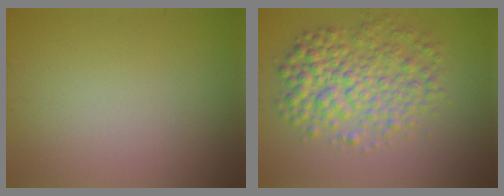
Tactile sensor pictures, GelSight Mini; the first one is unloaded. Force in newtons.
{"total": 6.1, "press": 6.0, "slide": 0.1}